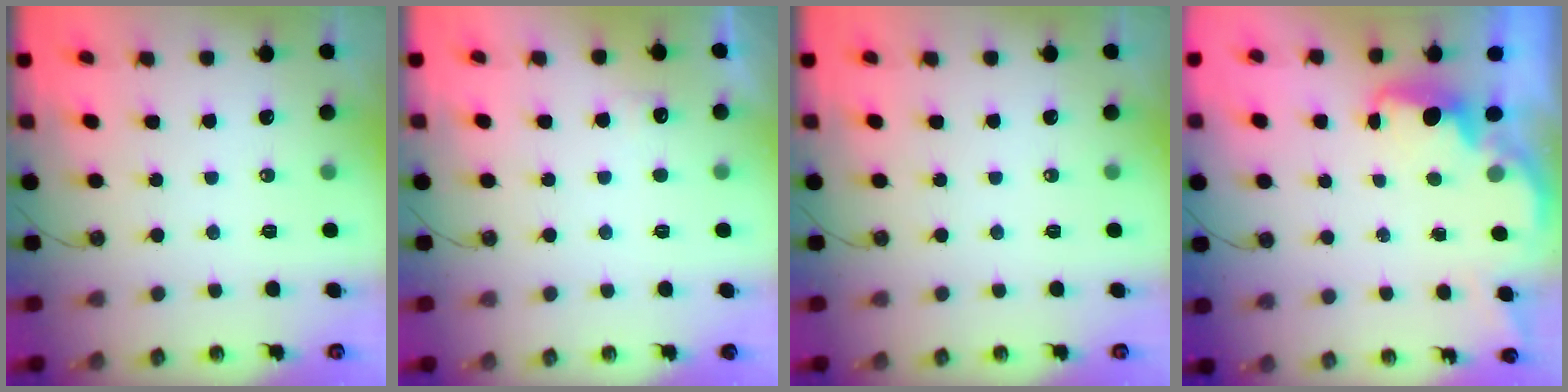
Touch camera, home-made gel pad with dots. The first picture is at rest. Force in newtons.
{"total": 3.0, "press": 2.8, "slide": 1.0}
{"total": 0.0}
{"total": 1.9, "press": 1.7, "slide": 0.7}